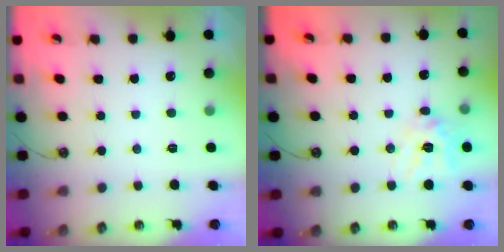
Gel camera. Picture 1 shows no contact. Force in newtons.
{"total": 11.4, "press": 11.3, "slide": 1.5}